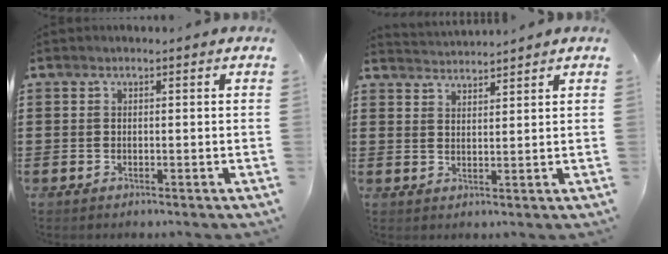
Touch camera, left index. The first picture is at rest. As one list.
[{"total": 2.5, "force": [2.4, -0.5, -0.5], "torque": [0.002, -0.008, 0.047]}]